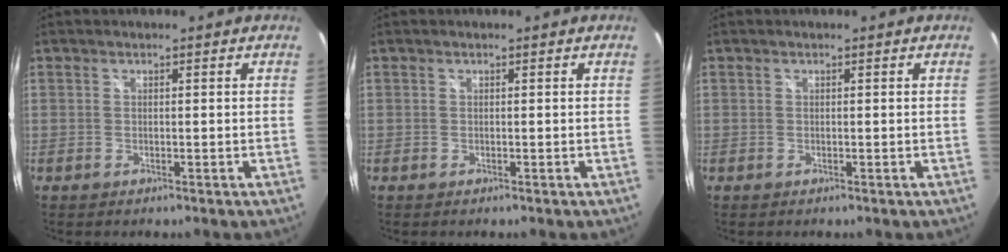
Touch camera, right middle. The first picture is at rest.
{"total": 0.0}
{"total": 0.0}